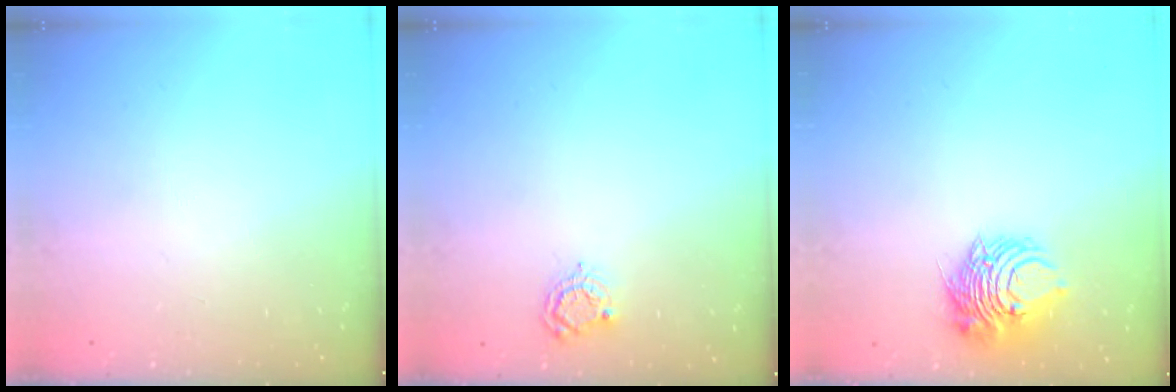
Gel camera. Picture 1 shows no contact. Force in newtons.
{"total": 4.8, "press": 4.7, "slide": 0.5}
{"total": 9.1, "press": 9.1, "slide": 0.4}